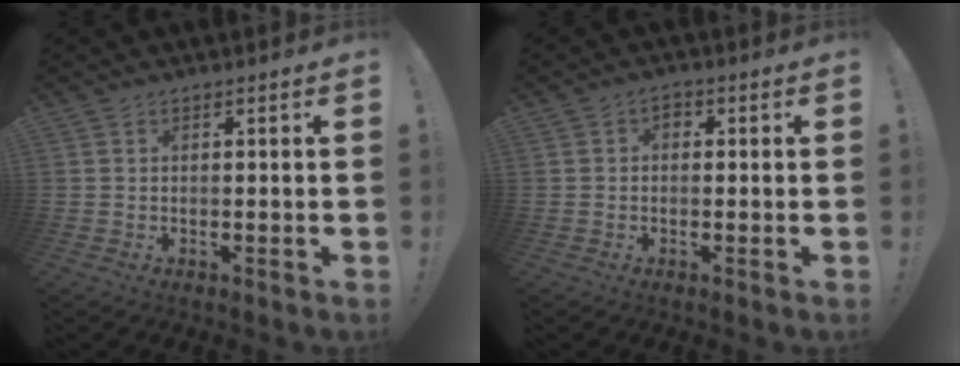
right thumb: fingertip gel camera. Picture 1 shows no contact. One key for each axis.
{"total": 2.0, "fx": -0.5, "fy": 1.5, "fz": 1.3, "tx": -0.021, "ty": 0.007, "tz": -0.009}